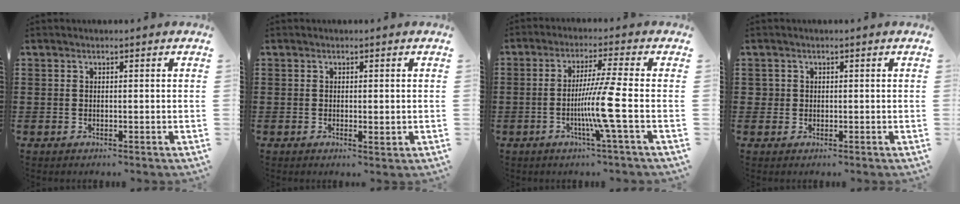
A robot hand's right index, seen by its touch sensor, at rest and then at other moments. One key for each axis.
{"total": 1.1, "fx": 0.0, "fy": 0.4, "fz": 1.0, "tx": -0.020, "ty": -0.001, "tz": 0.000}
{"total": 8.3, "fx": -2.1, "fy": -1.3, "fz": 8.0, "tx": -0.150, "ty": -0.020, "tz": -0.046}
{"total": 1.1, "fx": 0.2, "fy": 1.1, "fz": 0.1, "tx": -0.005, "ty": 0.007, "tz": 0.003}